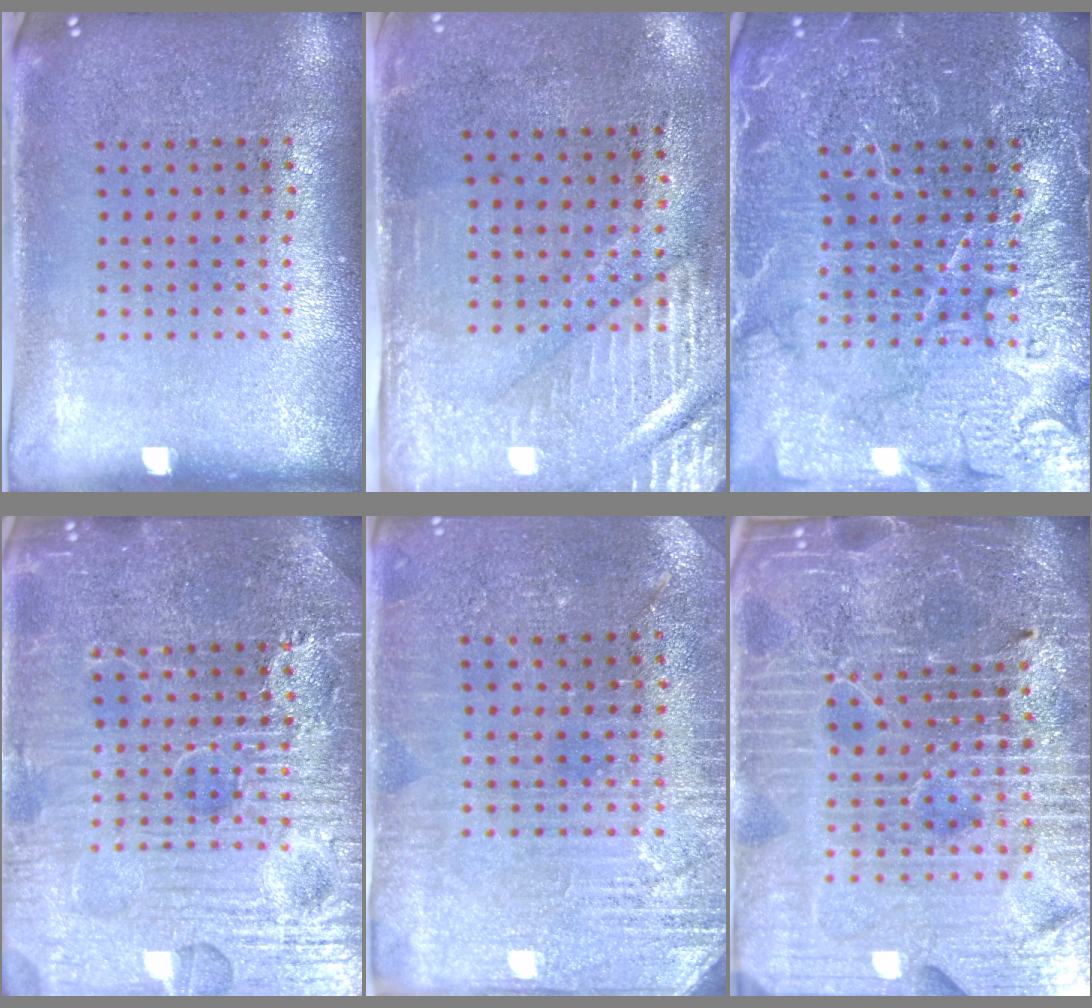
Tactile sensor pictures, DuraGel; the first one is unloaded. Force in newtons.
{"total": 2.8, "press": 2.4, "slide": 1.4}
{"total": 7.0, "press": 6.9, "slide": 0.9}
{"total": 7.9, "press": 7.8, "slide": 0.9}
{"total": 2.8, "press": 2.8, "slide": 0.5}
{"total": 7.0, "press": 6.2, "slide": 3.4}